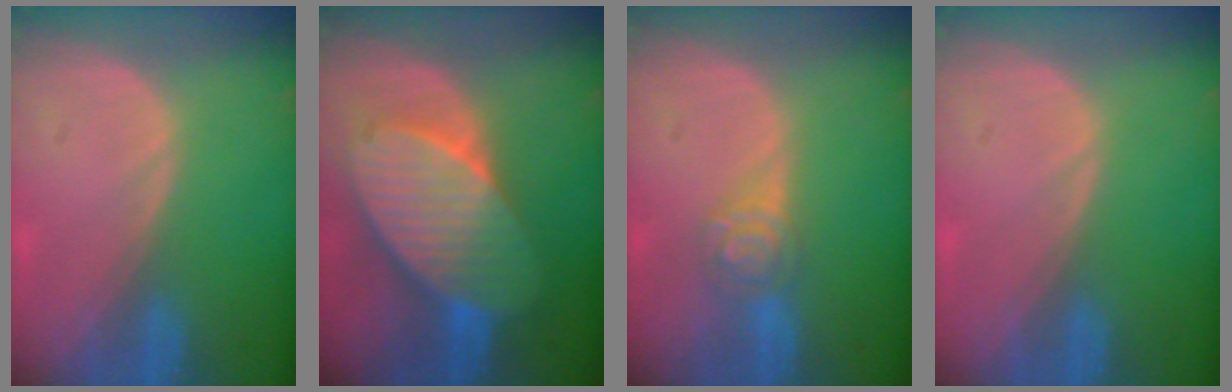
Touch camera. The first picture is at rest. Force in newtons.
{"total": 10.3, "press": 10.3, "slide": 0.7}
{"total": 4.2, "press": 4.1, "slide": 0.6}
{"total": 0.0}